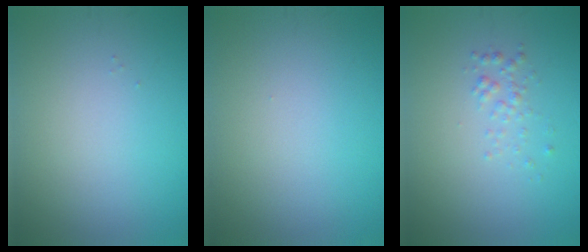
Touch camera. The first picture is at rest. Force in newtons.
{"total": 0.0}
{"total": 1.1, "press": 1.1, "slide": 0.1}